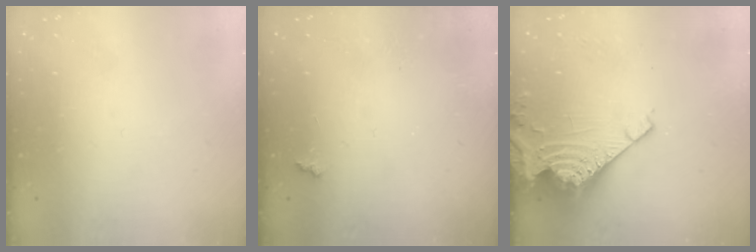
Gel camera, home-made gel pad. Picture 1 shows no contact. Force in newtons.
{"total": 2.6, "press": 2.5, "slide": 0.5}
{"total": 10.1, "press": 10.1, "slide": 1.1}